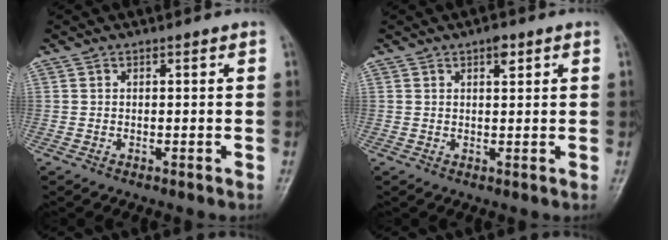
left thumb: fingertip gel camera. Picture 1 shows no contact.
{"total": 2.4, "force": [1.4, 1.1, 1.7], "torque": [-0.019, -0.004, 0.018]}